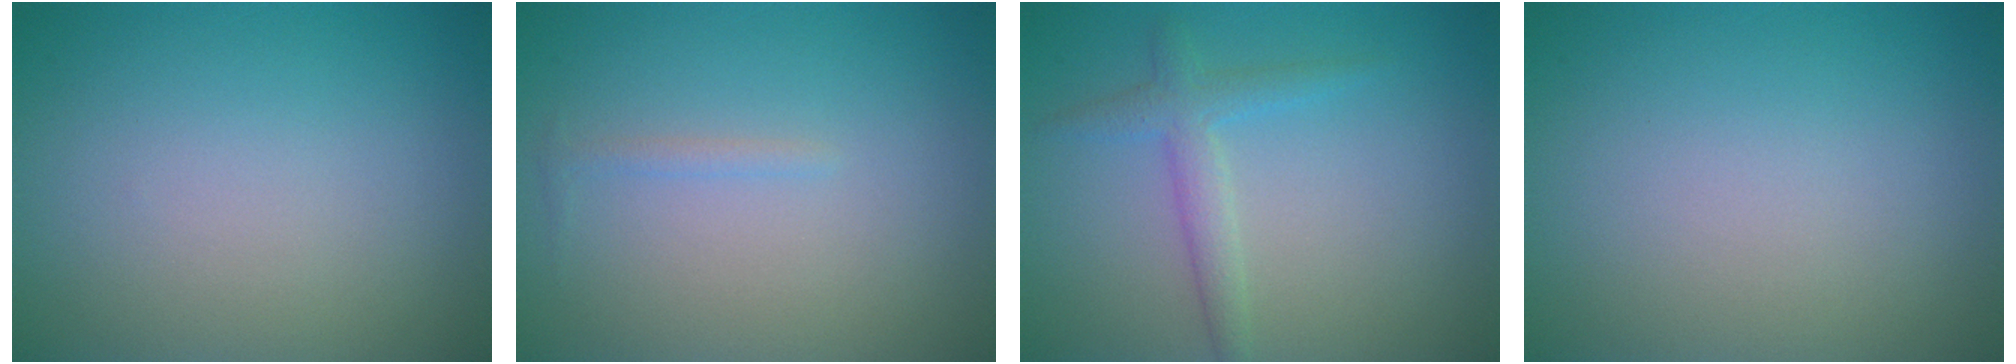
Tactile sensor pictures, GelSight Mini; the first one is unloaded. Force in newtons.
{"total": 0.7, "press": 0.7, "slide": 0.0}
{"total": 2.3, "press": 2.3, "slide": 0.1}
{"total": 0.0}